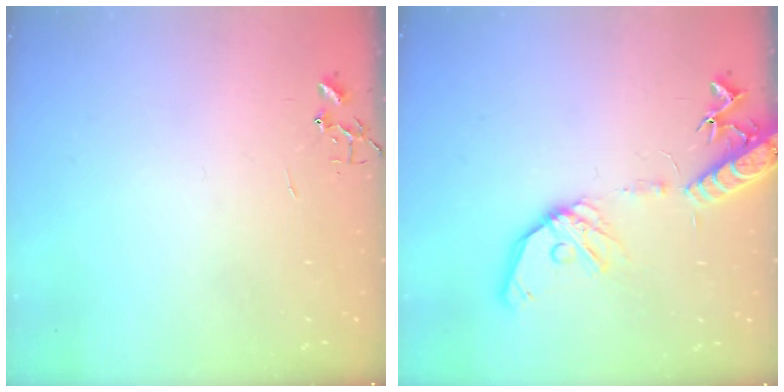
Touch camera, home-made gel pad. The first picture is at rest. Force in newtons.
{"total": 16.3, "press": 16.0, "slide": 3.2}